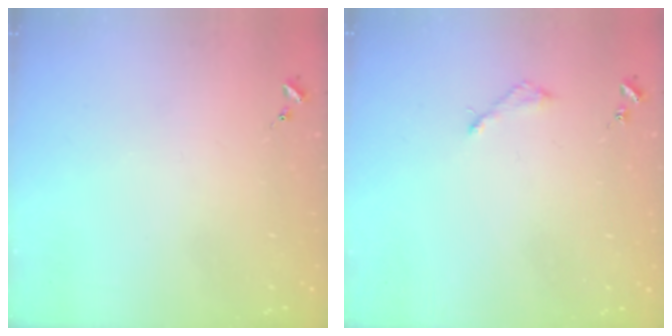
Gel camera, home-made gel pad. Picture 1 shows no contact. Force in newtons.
{"total": 3.1, "press": 3.0, "slide": 0.3}